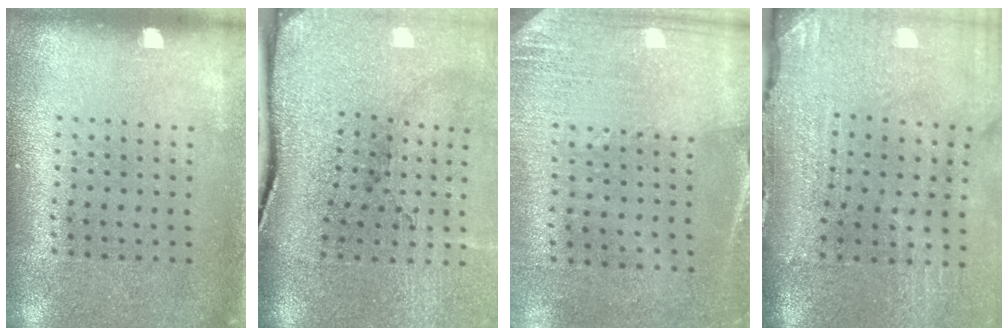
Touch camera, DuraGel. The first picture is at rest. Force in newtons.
{"total": 4.5, "press": 3.6, "slide": 2.6}
{"total": 2.6, "press": 2.4, "slide": 1.1}
{"total": 4.4, "press": 3.7, "slide": 2.4}